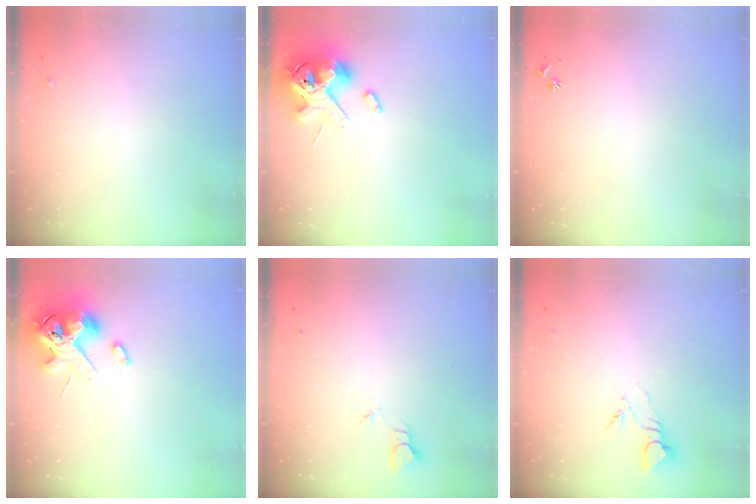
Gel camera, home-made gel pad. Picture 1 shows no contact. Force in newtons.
{"total": 13.9, "press": 13.7, "slide": 2.4}
{"total": 3.0, "press": 2.9, "slide": 0.3}
{"total": 13.9, "press": 13.7, "slide": 2.4}
{"total": 1.9, "press": 1.9, "slide": 0.1}
{"total": 3.5, "press": 3.5, "slide": 0.2}